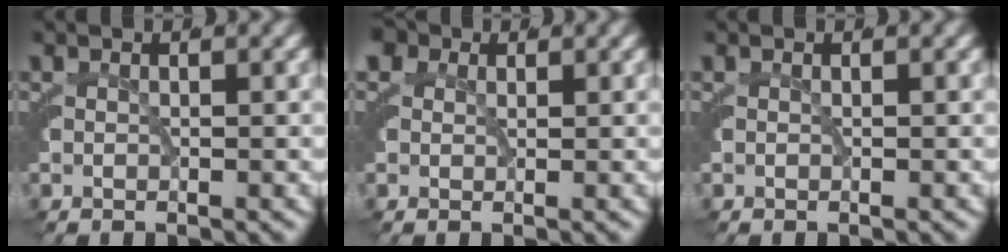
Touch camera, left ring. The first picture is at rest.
{"total": 2.8, "force": [1.0, 2.4, 1.0], "torque": [-0.042, -0.007, 0.016]}
{"total": 0.0}